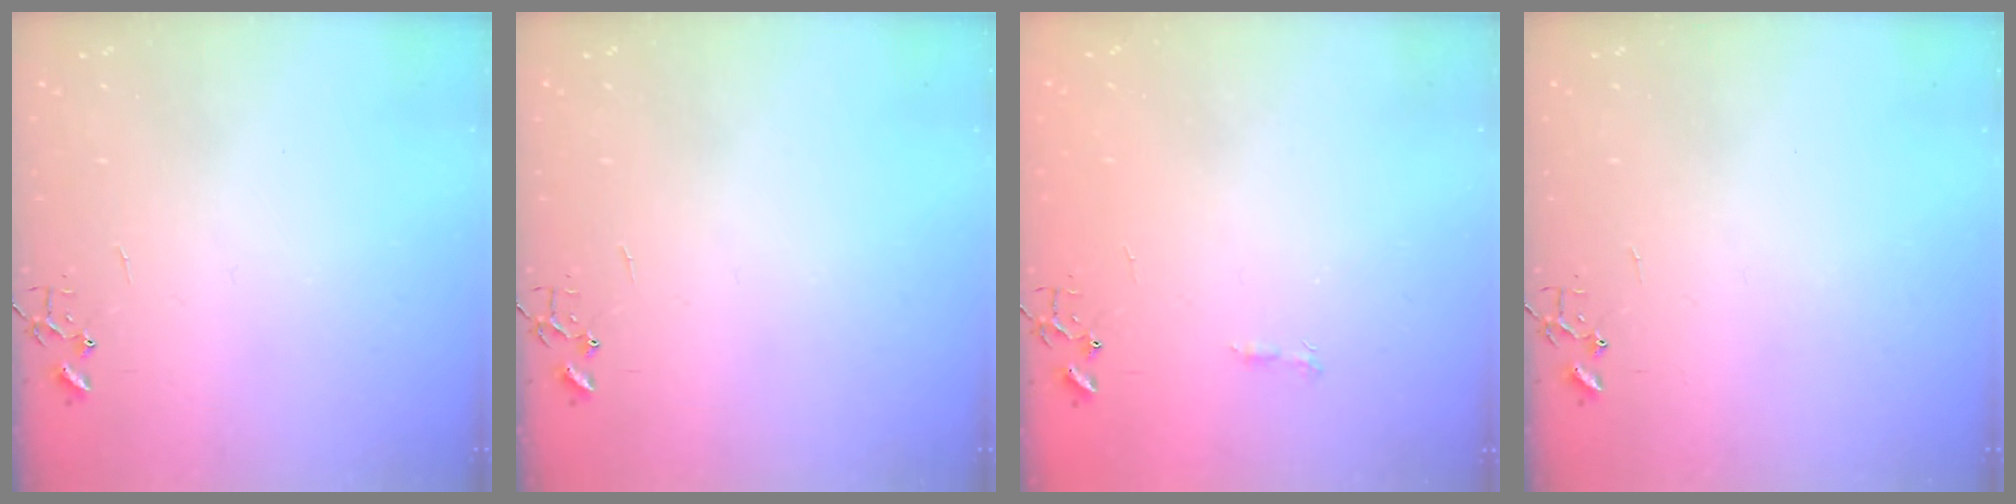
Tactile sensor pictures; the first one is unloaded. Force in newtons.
{"total": 0.0}
{"total": 5.0, "press": 4.9, "slide": 0.6}
{"total": 0.0}